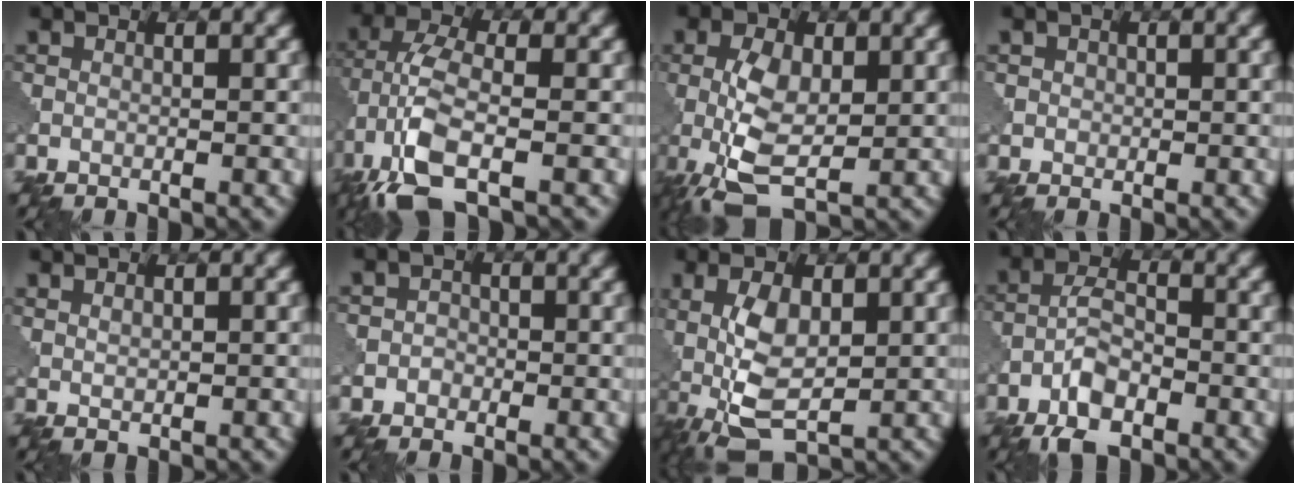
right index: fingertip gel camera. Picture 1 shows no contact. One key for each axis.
{"total": 7.7, "fx": -3.9, "fy": 2.5, "fz": 6.1, "tx": -0.137, "ty": 0.000, "tz": -0.090}
{"total": 6.0, "fx": -0.3, "fy": 3.0, "fz": 5.2, "tx": -0.115, "ty": -0.002, "tz": -0.008}
{"total": 0.8, "fx": 0.1, "fy": 0.8, "fz": 0.1, "tx": 0.004, "ty": -0.005, "tz": 0.003}
{"total": 0.9, "fx": 0.7, "fy": 0.3, "fz": 0.5, "tx": -0.015, "ty": -0.002, "tz": 0.016}
{"total": 1.7, "fx": -0.5, "fy": 1.6, "fz": 0.2, "tx": 0.019, "ty": 0.003, "tz": -0.020}
{"total": 6.9, "fx": 0.1, "fy": 3.2, "fz": 6.2, "tx": -0.130, "ty": 0.002, "tz": -0.002}
{"total": 5.0, "fx": -2.8, "fy": 2.2, "fz": 3.4, "tx": -0.062, "ty": 0.000, "tz": -0.062}